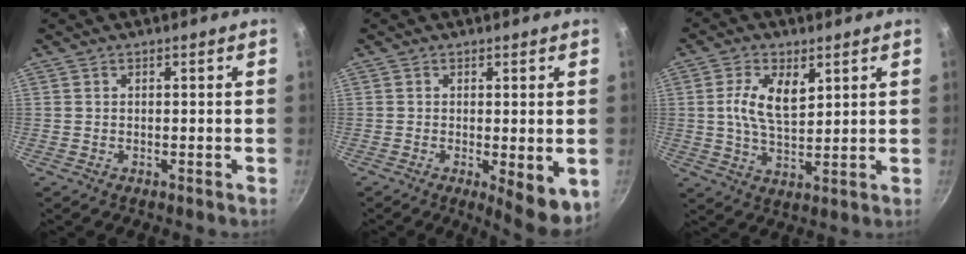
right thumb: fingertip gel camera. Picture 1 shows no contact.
{"total": 7.2, "force": [-1.9, 2.1, 6.6], "torque": [-0.087, -0.020, -0.025]}
{"total": 8.5, "force": [2.6, 4.3, 6.8], "torque": [-0.120, -0.012, 0.051]}